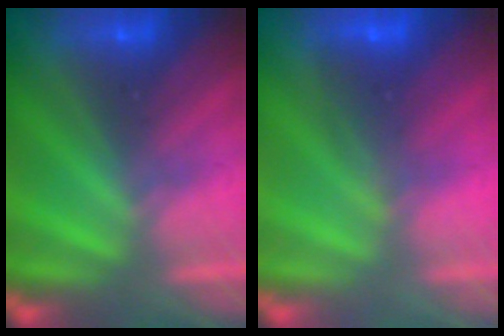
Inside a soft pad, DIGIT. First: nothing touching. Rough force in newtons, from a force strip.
{"total": 1.6}